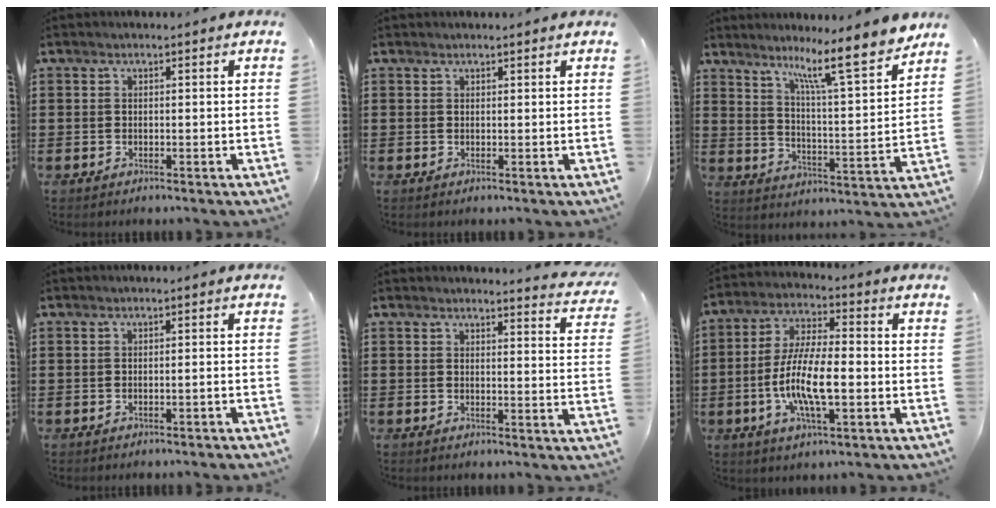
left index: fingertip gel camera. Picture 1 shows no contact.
{"total": 0.5, "force": [0.5, 0.1, -0.1], "torque": [0.000, 0.000, 0.010]}
{"total": 11.0, "force": [8.7, 0.4, 6.7], "torque": [-0.126, -0.057, 0.134]}
{"total": 1.0, "force": [-0.8, -0.1, 0.5], "torque": [-0.009, -0.002, -0.016]}
{"total": 2.7, "force": [2.7, -0.1, 0.4], "torque": [-0.011, -0.014, 0.048]}
{"total": 10.7, "force": [-2.6, 3.5, 9.7], "torque": [-0.207, -0.010, -0.052]}